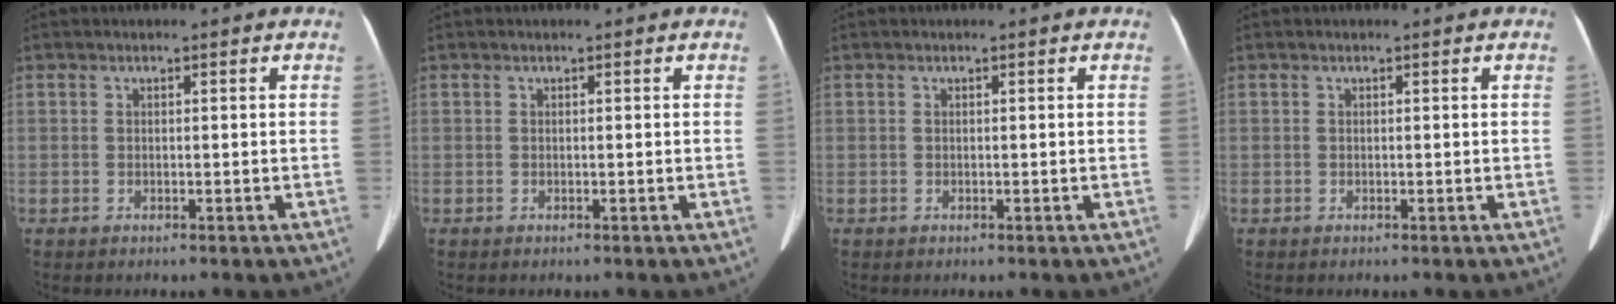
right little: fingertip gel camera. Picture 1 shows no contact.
{"total": 0.0}
{"total": 0.0}
{"total": 0.0}